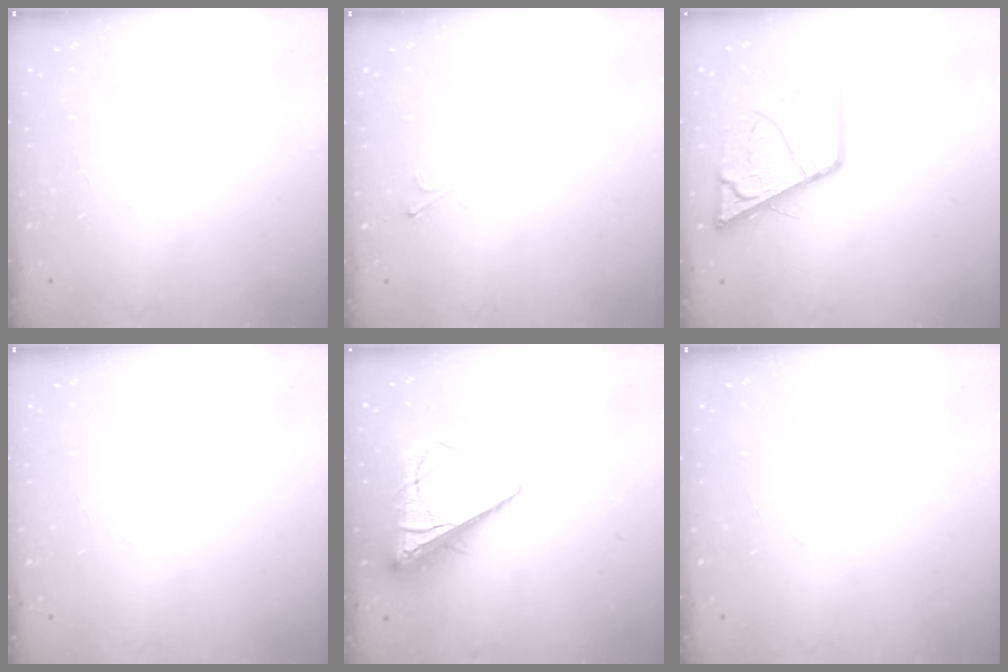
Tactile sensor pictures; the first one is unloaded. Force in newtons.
{"total": 2.0, "press": 1.9, "slide": 0.4}
{"total": 17.5, "press": 17.4, "slide": 2.0}
{"total": 0.0}
{"total": 12.2, "press": 12.1, "slide": 1.6}
{"total": 0.0}